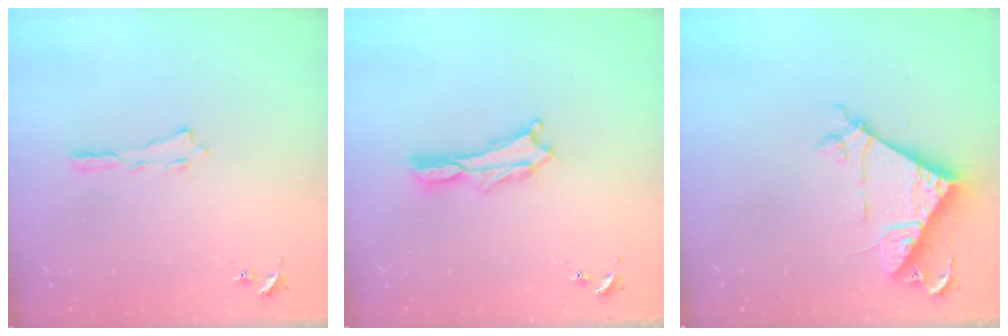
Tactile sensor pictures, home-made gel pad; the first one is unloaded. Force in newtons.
{"total": 1.1, "press": 1.1, "slide": 0.2}
{"total": 8.1, "press": 8.0, "slide": 0.7}